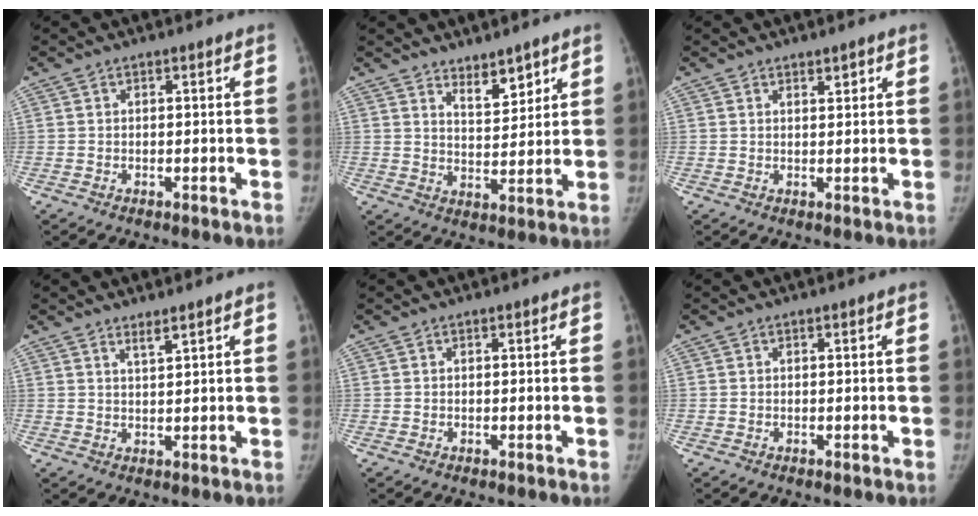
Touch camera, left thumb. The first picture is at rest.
{"total": 5.7, "force": [4.2, 2.5, 3.0], "torque": [-0.025, -0.037, 0.072]}
{"total": 1.3, "force": [0.9, 0.5, 0.8], "torque": [-0.004, -0.005, 0.013]}
{"total": 2.0, "force": [1.6, 0.1, 1.2], "torque": [-0.022, -0.016, 0.032]}
{"total": 0.0}
{"total": 0.0}